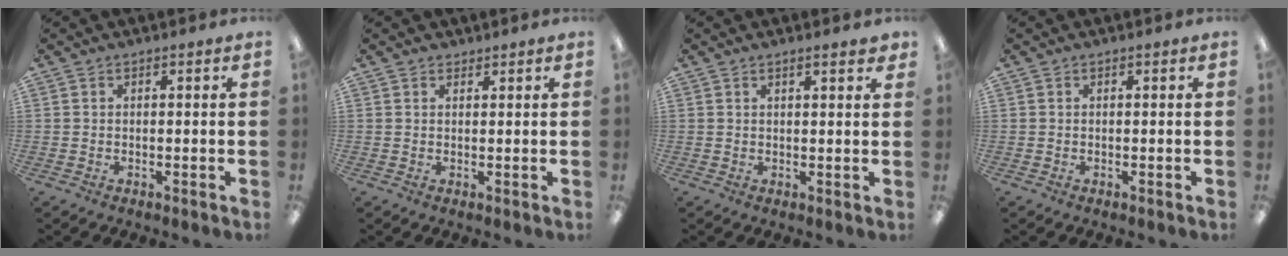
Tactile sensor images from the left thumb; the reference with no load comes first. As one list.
[{"total": 1.0, "force": [1.0, 0.4, 0.1], "torque": [-0.001, -0.001, 0.019]}, {"total": 2.1, "force": [1.6, 0.3, 1.3], "torque": [-0.021, -0.002, 0.027]}, {"total": 0.0}]